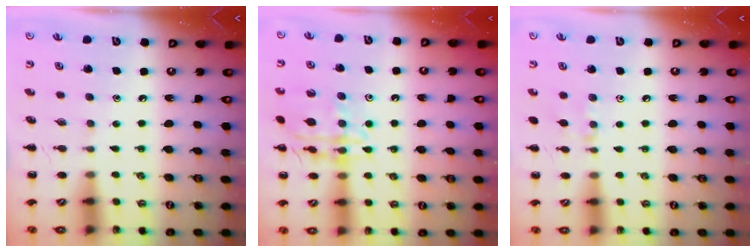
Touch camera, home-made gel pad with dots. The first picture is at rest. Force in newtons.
{"total": 13.5, "press": 13.4, "slide": 1.1}
{"total": 6.6, "press": 6.4, "slide": 1.8}